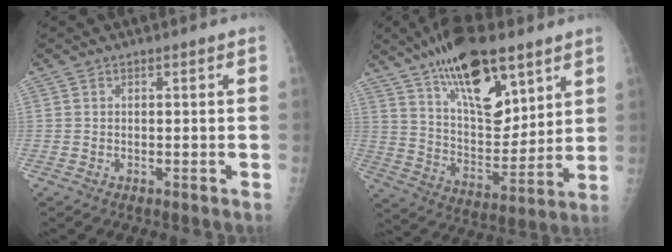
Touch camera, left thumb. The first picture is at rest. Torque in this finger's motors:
{"motor_torque": [2.17, 1.87, 1.67, -1.10, 0.20]}